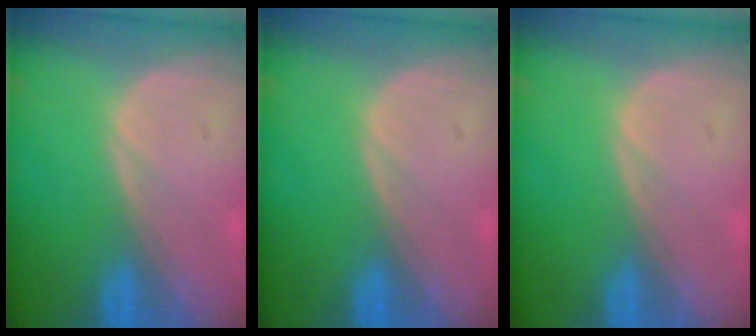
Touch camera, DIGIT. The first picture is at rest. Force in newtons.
{"total": 0.0}
{"total": 0.0}